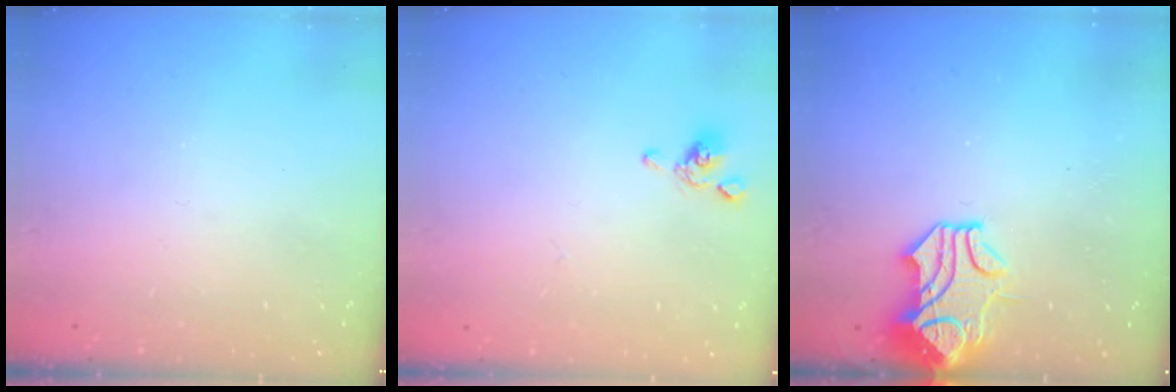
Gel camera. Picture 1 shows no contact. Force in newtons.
{"total": 2.2, "press": 2.0, "slide": 0.8}
{"total": 1.0, "press": 0.4, "slide": 0.9}